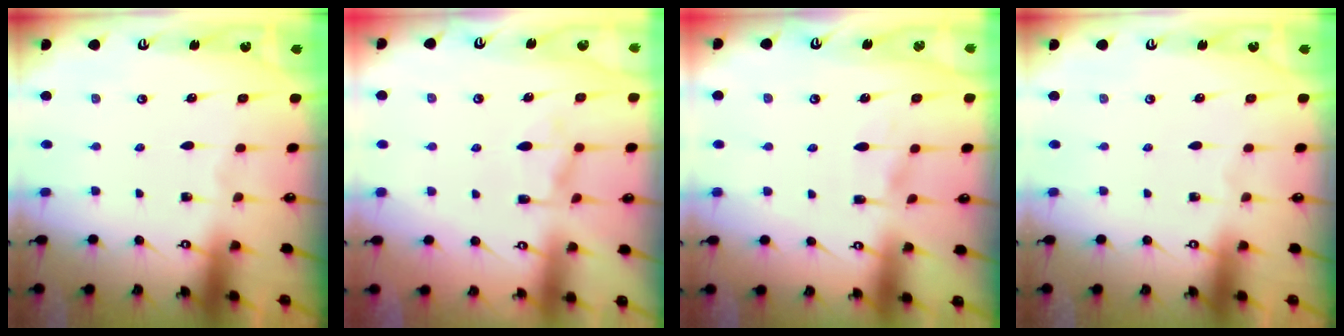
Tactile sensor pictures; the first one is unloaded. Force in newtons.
{"total": 1.6, "press": 0.4, "slide": 1.6}
{"total": 5.2, "press": 5.2, "slide": 0.5}
{"total": 0.0}